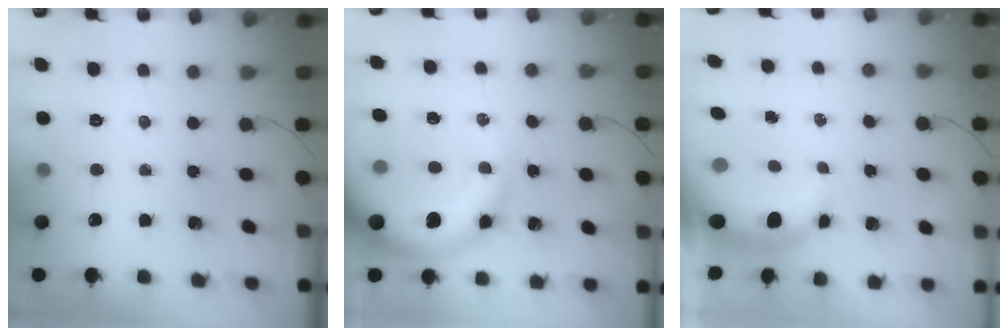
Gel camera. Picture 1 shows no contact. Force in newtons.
{"total": 9.9, "press": 9.5, "slide": 2.9}
{"total": 8.8, "press": 8.7, "slide": 1.6}